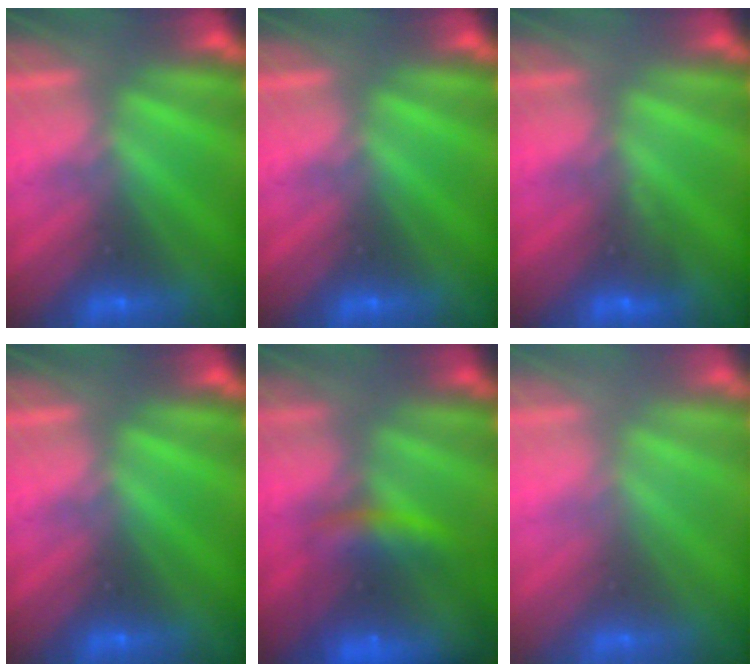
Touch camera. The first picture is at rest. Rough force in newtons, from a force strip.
{"total": 0.0}
{"total": 2.9}
{"total": 0.0}
{"total": 7.4}
{"total": 2.9}